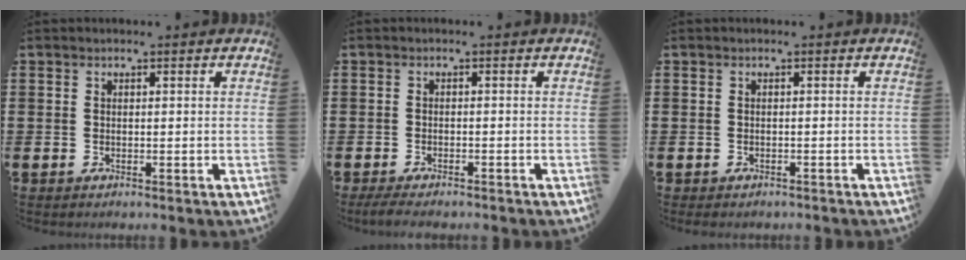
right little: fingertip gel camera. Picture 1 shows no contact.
{"total": 1.5, "force": [-1.3, 0.2, 0.7], "torque": [-0.015, 0.000, -0.025]}
{"total": 0.7, "force": [-0.7, 0.1, 0.0], "torque": [-0.003, -0.003, -0.013]}